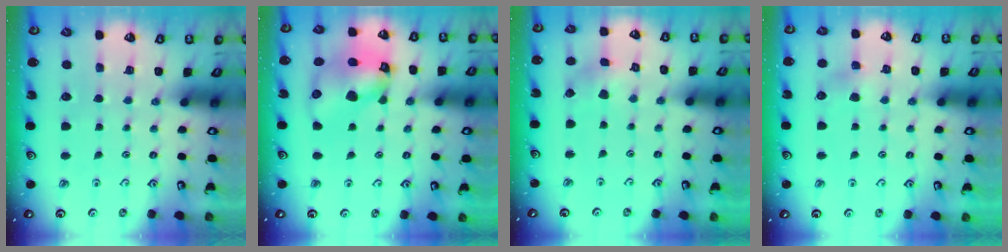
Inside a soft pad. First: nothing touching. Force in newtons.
{"total": 14.1, "press": 13.9, "slide": 2.1}
{"total": 2.6, "press": 2.6, "slide": 0.2}
{"total": 3.9, "press": 3.9, "slide": 0.4}